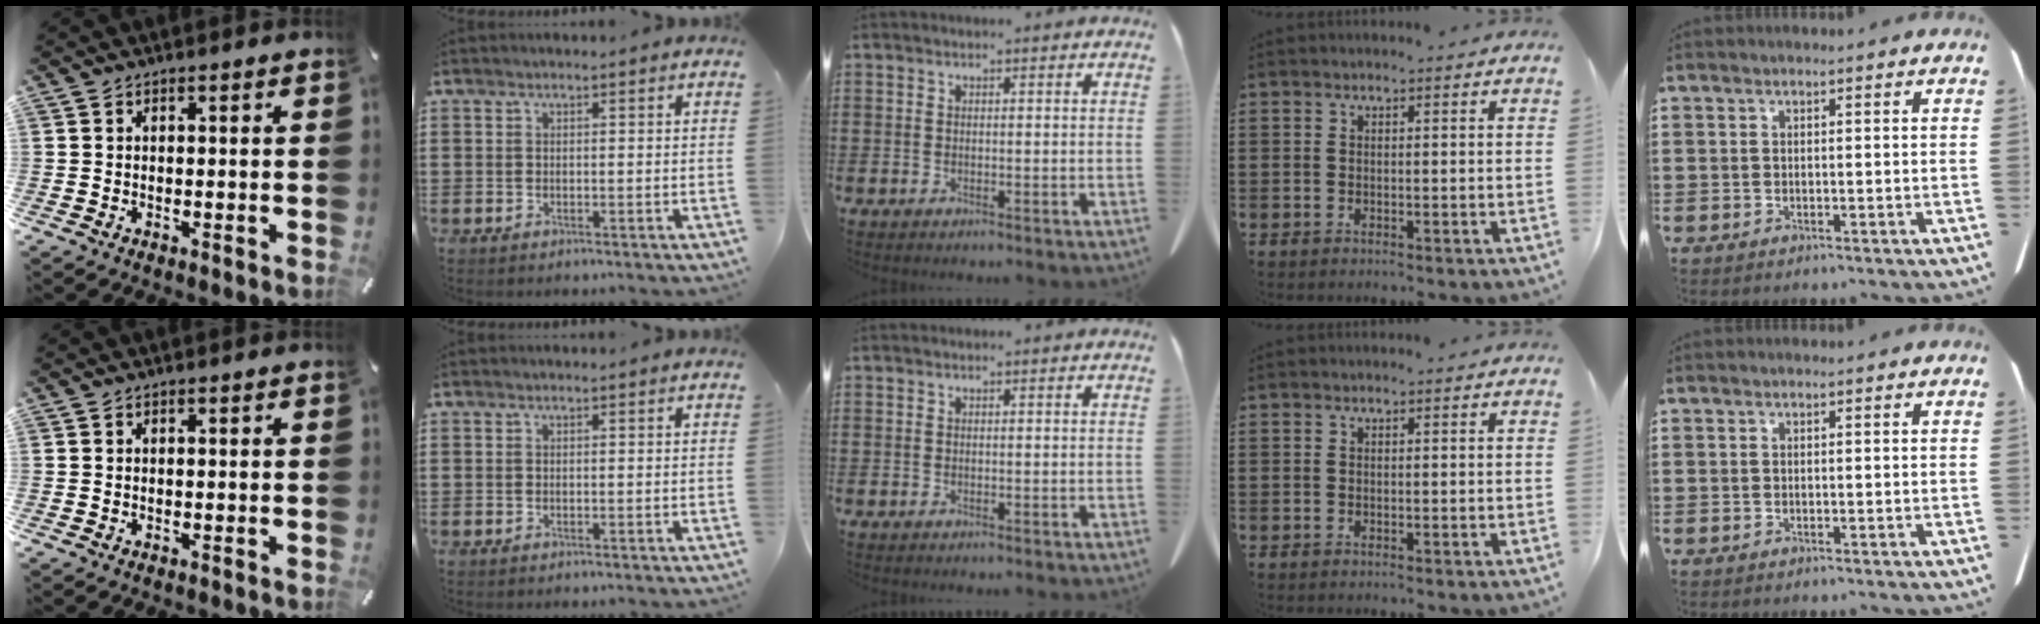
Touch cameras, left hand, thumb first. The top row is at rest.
{}